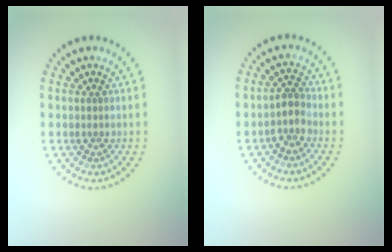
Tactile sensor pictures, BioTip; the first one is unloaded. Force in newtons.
{"total": 2.2, "press": 1.7, "slide": 1.3}